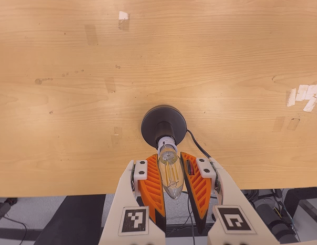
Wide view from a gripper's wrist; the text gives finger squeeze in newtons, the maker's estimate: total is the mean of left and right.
{"total": 12.7, "left": 12.5, "right": 12.8}